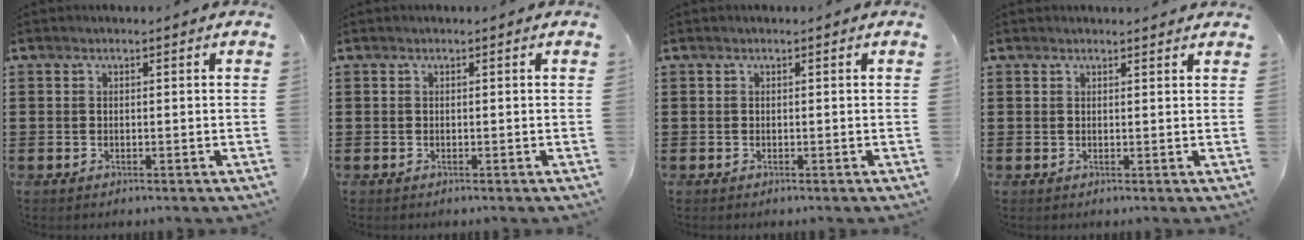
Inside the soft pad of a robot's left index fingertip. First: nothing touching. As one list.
[{"total": 0.0}, {"total": 0.0}, {"total": 1.0, "force": [1.0, 0.0, 0.2], "torque": [-0.005, -0.002, 0.019]}]